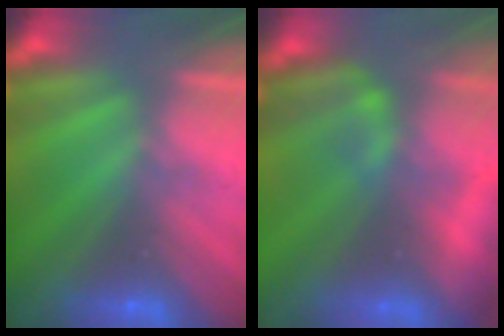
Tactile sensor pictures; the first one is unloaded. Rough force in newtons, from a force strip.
{"total": 8.1}